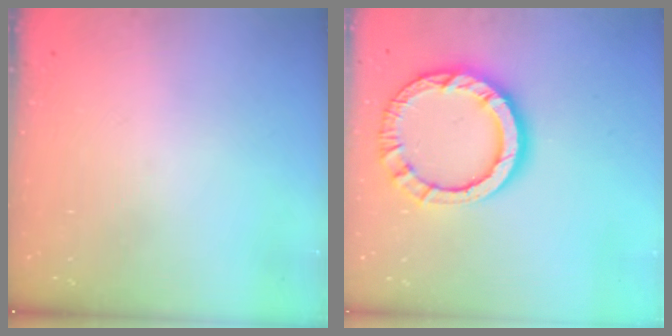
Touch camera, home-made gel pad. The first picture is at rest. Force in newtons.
{"total": 13.5, "press": 13.5, "slide": 1.1}